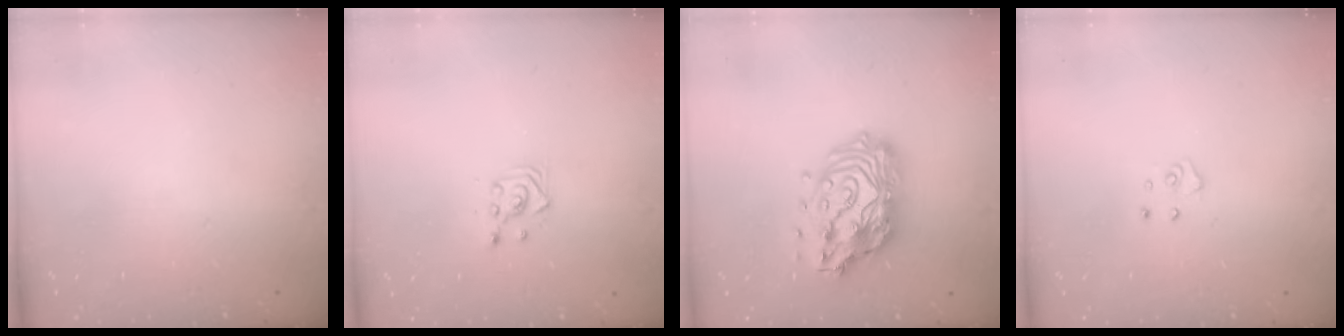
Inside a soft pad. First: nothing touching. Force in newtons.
{"total": 3.0, "press": 3.0, "slide": 0.5}
{"total": 16.8, "press": 16.7, "slide": 1.6}
{"total": 4.2, "press": 4.1, "slide": 0.4}